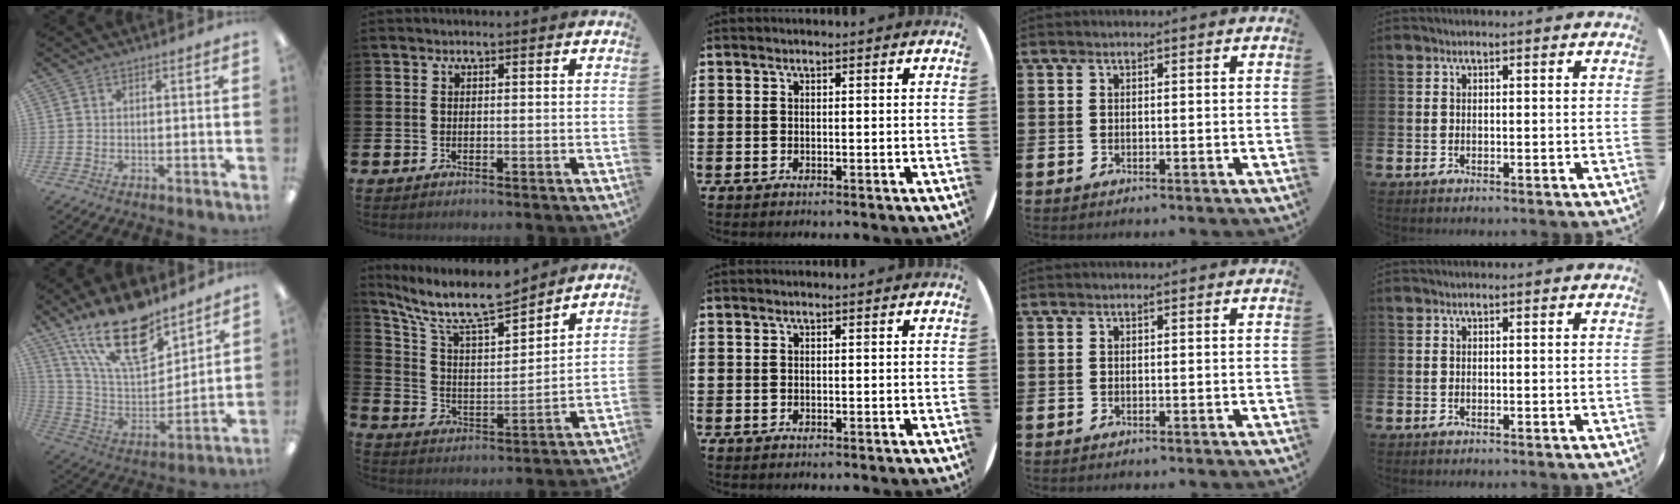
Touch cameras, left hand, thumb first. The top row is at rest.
{"thumb": {"total": 22.1, "force": [15.0, 9.4, 13.2], "torque": [-0.246, -0.085, 0.265]}, "index": {"total": 10.5, "force": [9.2, 2.2, 4.5], "torque": [-0.119, -0.056, 0.160]}}